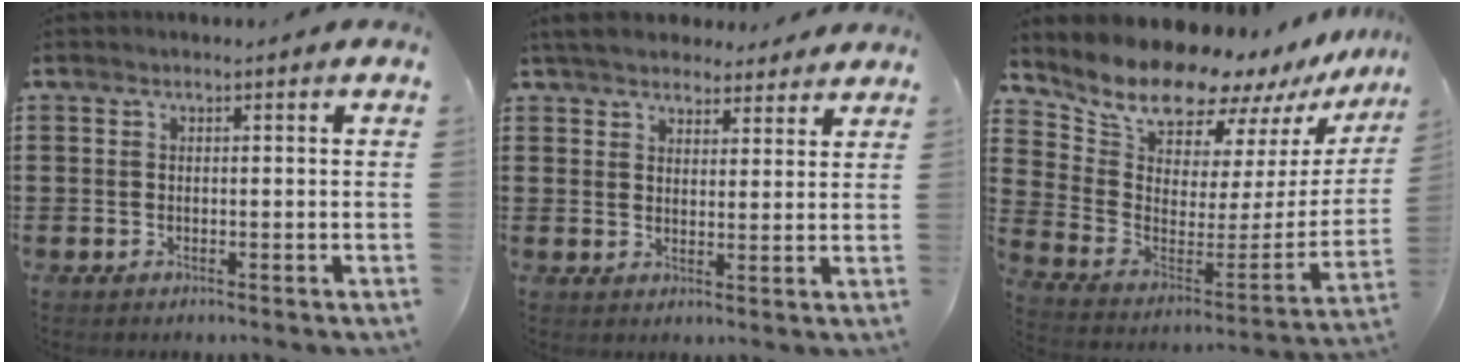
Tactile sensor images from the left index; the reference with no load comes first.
{"total": 5.1, "force": [4.7, 1.4, 1.2], "torque": [-0.040, -0.010, 0.088]}
{"total": 11.9, "force": [11.1, 3.4, 2.6], "torque": [-0.095, -0.095, 0.193]}